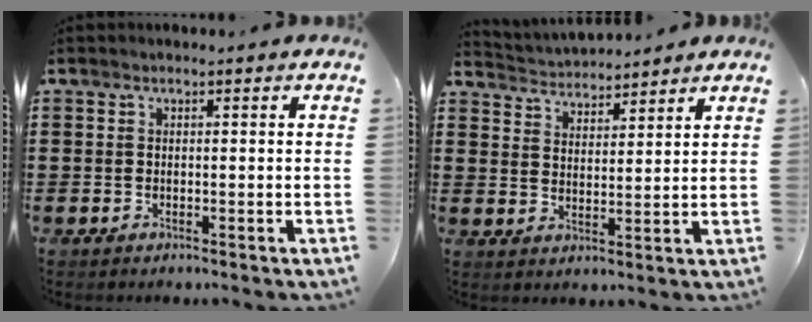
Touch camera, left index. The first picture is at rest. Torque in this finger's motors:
{"motor_torque": [1.26, -0.88, 0.25, 0.06]}